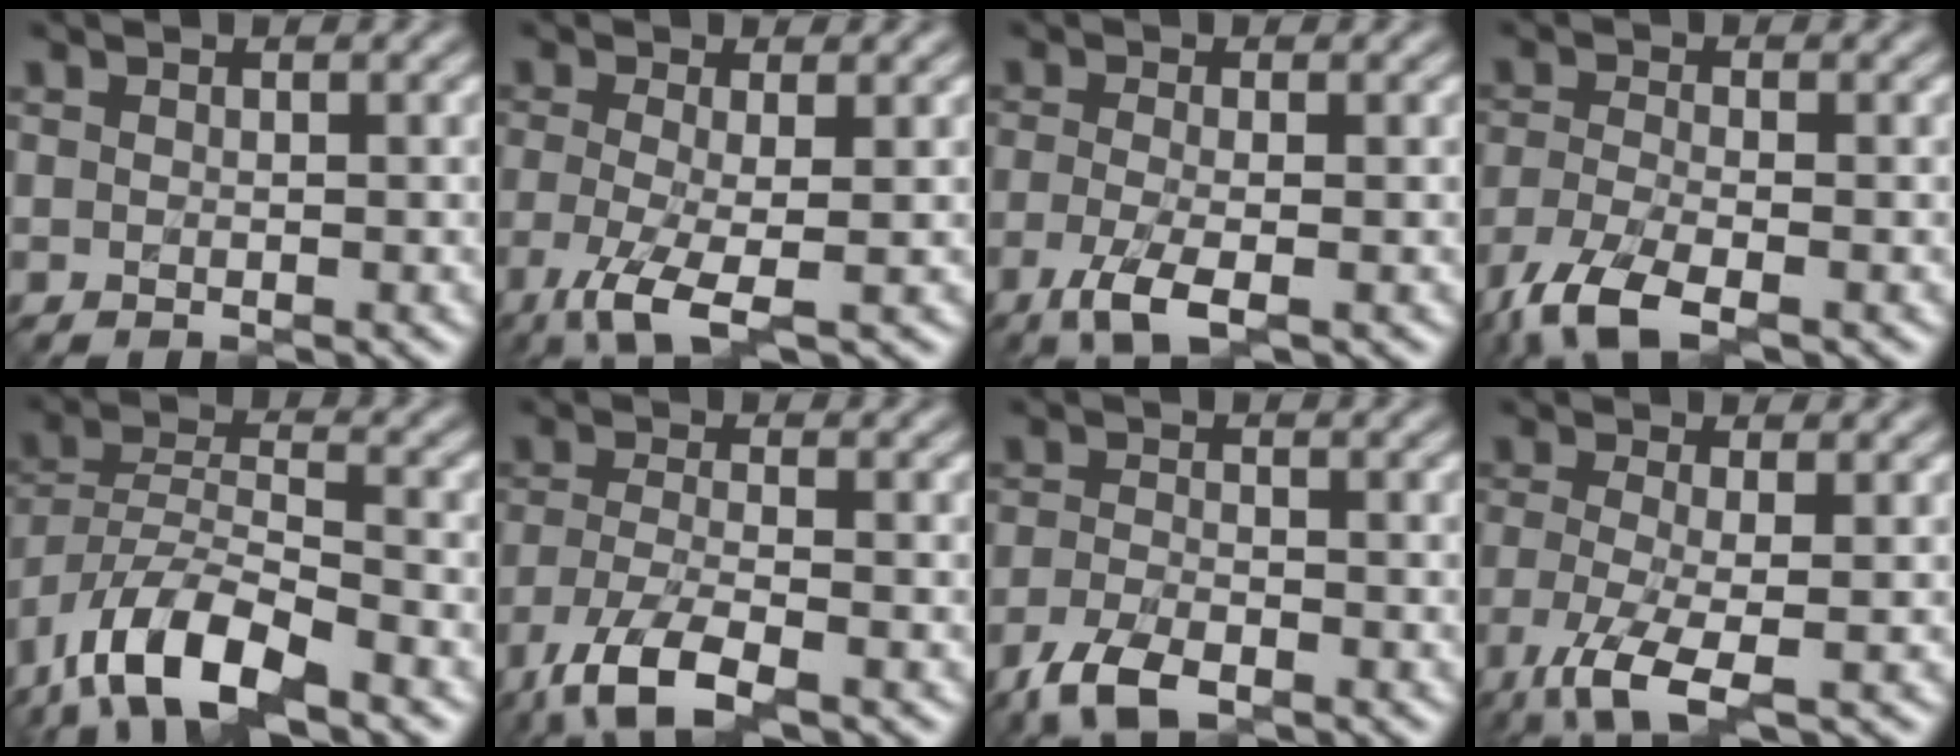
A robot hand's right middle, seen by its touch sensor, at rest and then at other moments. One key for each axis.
{"total": 4.7, "fx": -2.2, "fy": 1.0, "fz": 4.0, "tx": -0.096, "ty": -0.007, "tz": -0.049}
{"total": 3.5, "fx": -1.9, "fy": 0.8, "fz": 2.8, "tx": -0.066, "ty": 0.000, "tz": -0.045}
{"total": 5.0, "fx": -3.6, "fy": 1.3, "fz": 3.2, "tx": -0.082, "ty": -0.005, "tz": -0.081}
{"total": 9.4, "fx": -6.3, "fy": 3.4, "fz": 6.1, "tx": -0.114, "ty": 0.009, "tz": -0.125}
{"total": 5.7, "fx": -3.9, "fy": 1.5, "fz": 3.9, "tx": -0.095, "ty": -0.003, "tz": -0.079}
{"total": 3.6, "fx": -2.8, "fy": 1.2, "fz": 2.0, "tx": -0.055, "ty": -0.001, "tz": -0.060}
{"total": 5.2, "fx": -2.7, "fy": 1.2, "fz": 4.3, "tx": -0.102, "ty": -0.006, "tz": -0.059}